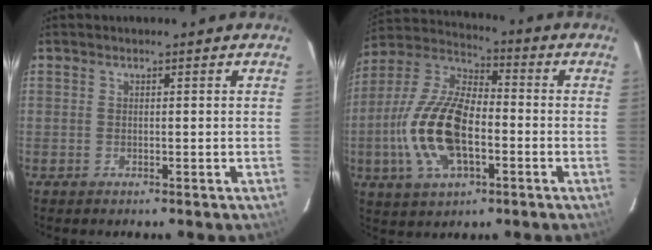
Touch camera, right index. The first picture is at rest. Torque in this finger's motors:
{"motor_torque": [2.14, 0.00, 0.83, 0.17]}